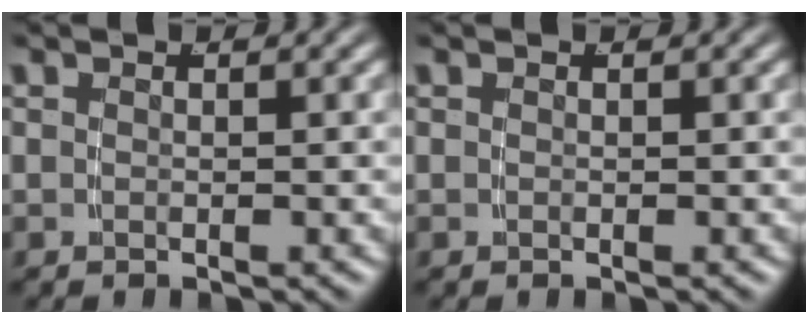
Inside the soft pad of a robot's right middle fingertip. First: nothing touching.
{"total": 0.0}